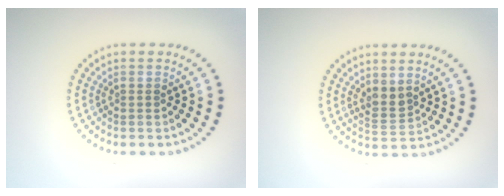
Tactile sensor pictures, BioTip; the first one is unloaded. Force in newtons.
{"total": 1.9, "press": 1.6, "slide": 1.1}